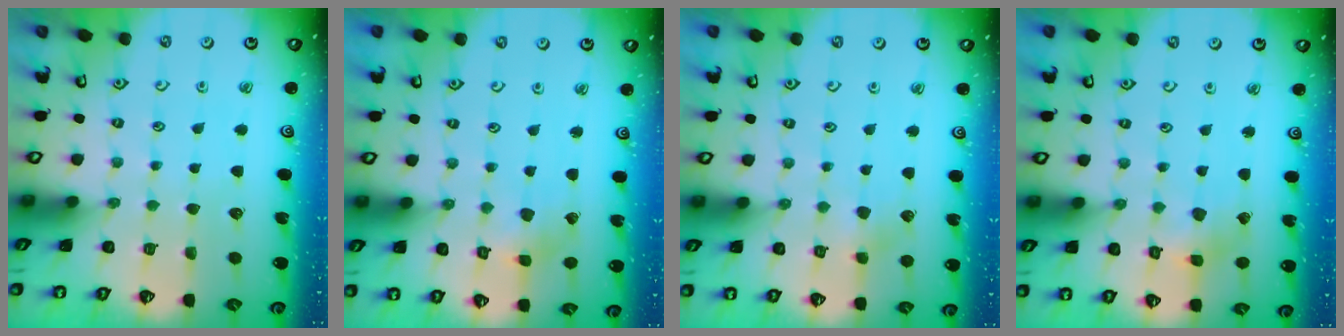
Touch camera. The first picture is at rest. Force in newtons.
{"total": 2.9, "press": 2.9, "slide": 0.2}
{"total": 5.8, "press": 5.8, "slide": 0.6}
{"total": 2.9, "press": 2.9, "slide": 0.3}